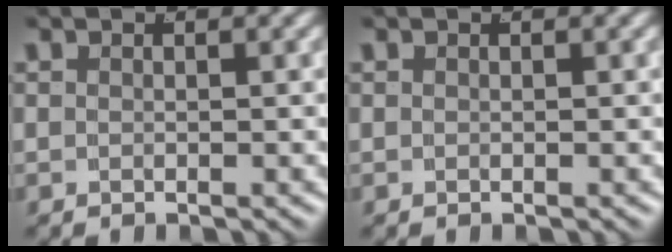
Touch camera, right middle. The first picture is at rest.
{"total": 0.0}